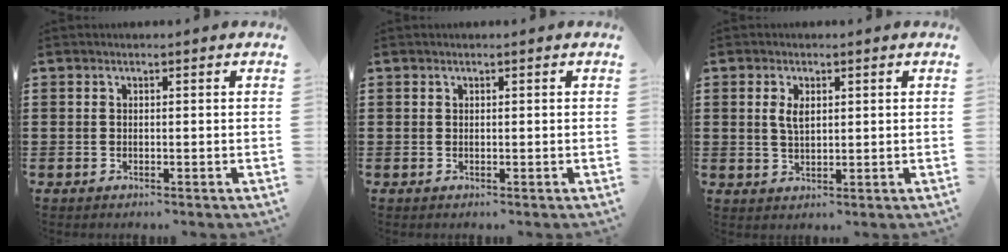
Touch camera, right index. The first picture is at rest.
{"total": 0.0}
{"total": 2.9, "force": [0.8, 1.3, 2.4], "torque": [-0.052, 0.005, 0.014]}